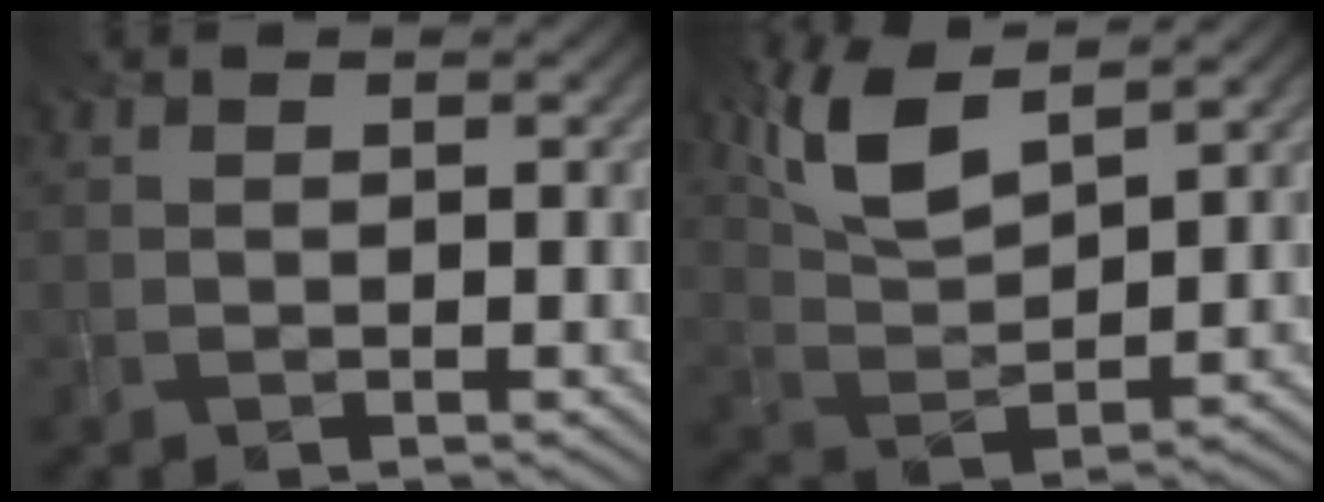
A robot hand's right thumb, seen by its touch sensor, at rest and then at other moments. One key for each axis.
{"total": 9.0, "fx": 5.9, "fy": 2.8, "fz": 6.2, "tx": -0.146, "ty": 0.009, "tz": 0.123}